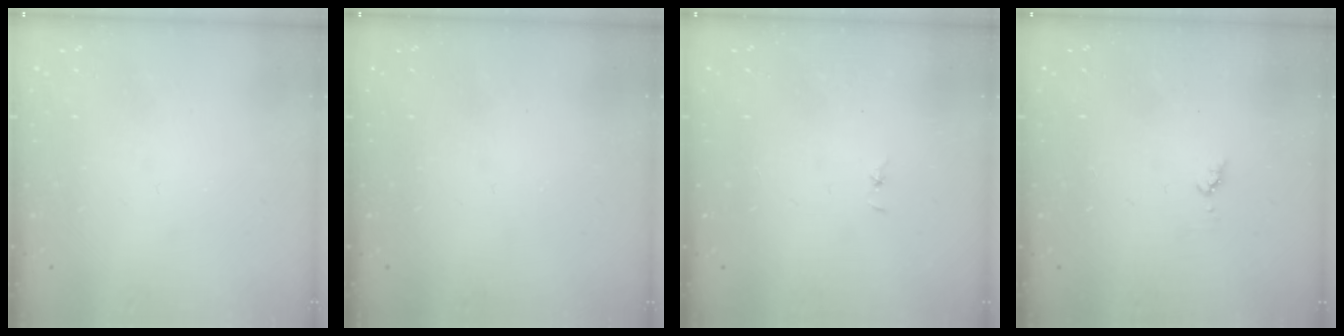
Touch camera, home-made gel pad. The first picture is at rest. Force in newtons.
{"total": 0.0}
{"total": 0.7, "press": 0.7, "slide": 0.1}
{"total": 4.4, "press": 4.3, "slide": 0.4}